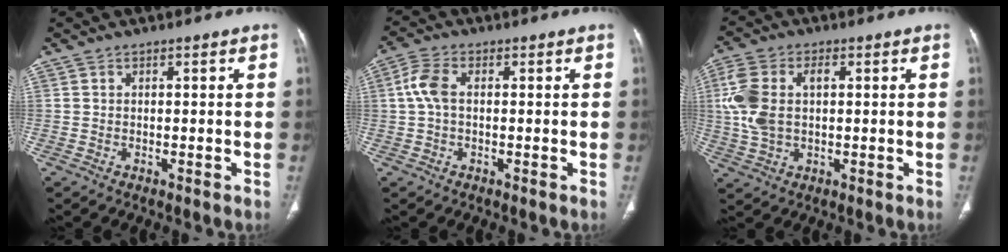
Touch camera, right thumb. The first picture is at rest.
{"total": 4.9, "force": [0.4, 2.8, 4.0], "torque": [-0.100, 0.015, 0.005]}
{"total": 10.2, "force": [1.3, 6.3, 8.0], "torque": [-0.193, 0.016, 0.029]}